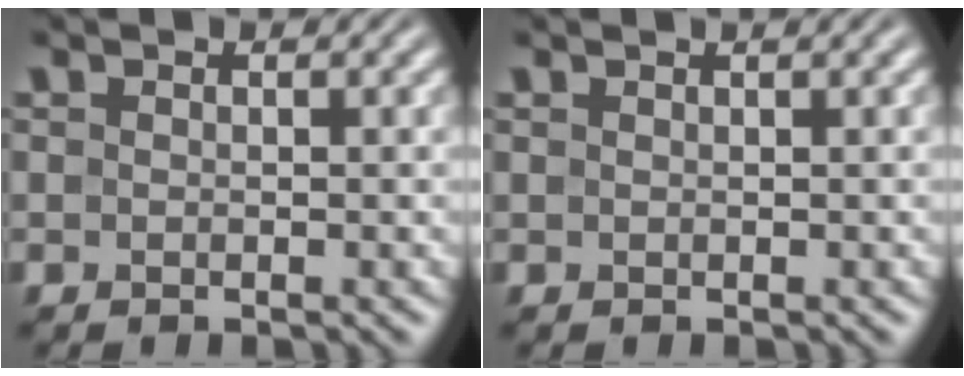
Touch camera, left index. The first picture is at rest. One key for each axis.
{"total": 1.0, "fx": 0.8, "fy": 0.3, "fz": 0.5, "tx": -0.006, "ty": 0.002, "tz": 0.009}